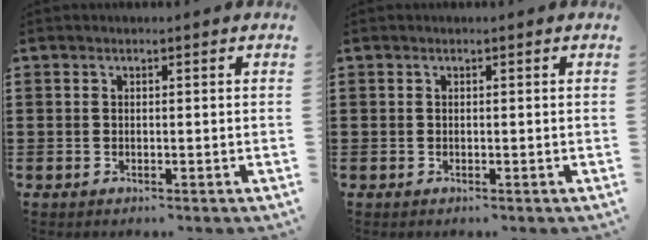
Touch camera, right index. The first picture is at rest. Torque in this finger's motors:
{"motor_torque": [0.04, 0.04, 0.00, 0.01]}